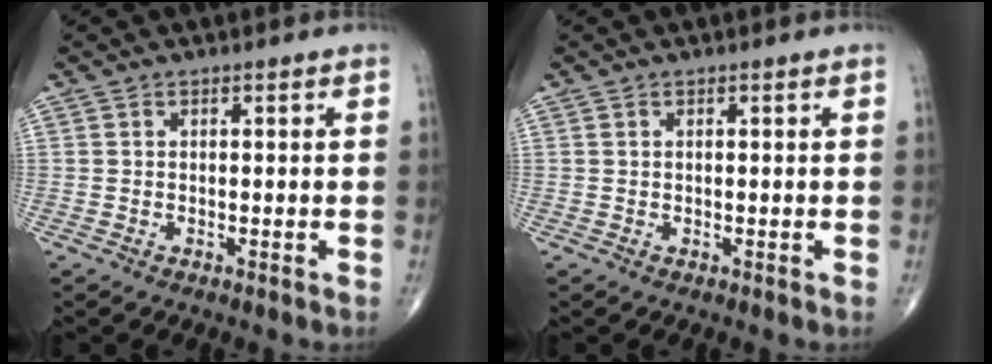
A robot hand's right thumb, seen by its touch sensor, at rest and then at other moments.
{"total": 0.0}